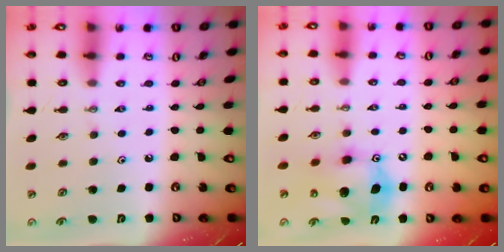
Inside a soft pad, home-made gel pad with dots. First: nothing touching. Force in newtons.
{"total": 12.0, "press": 11.8, "slide": 2.6}